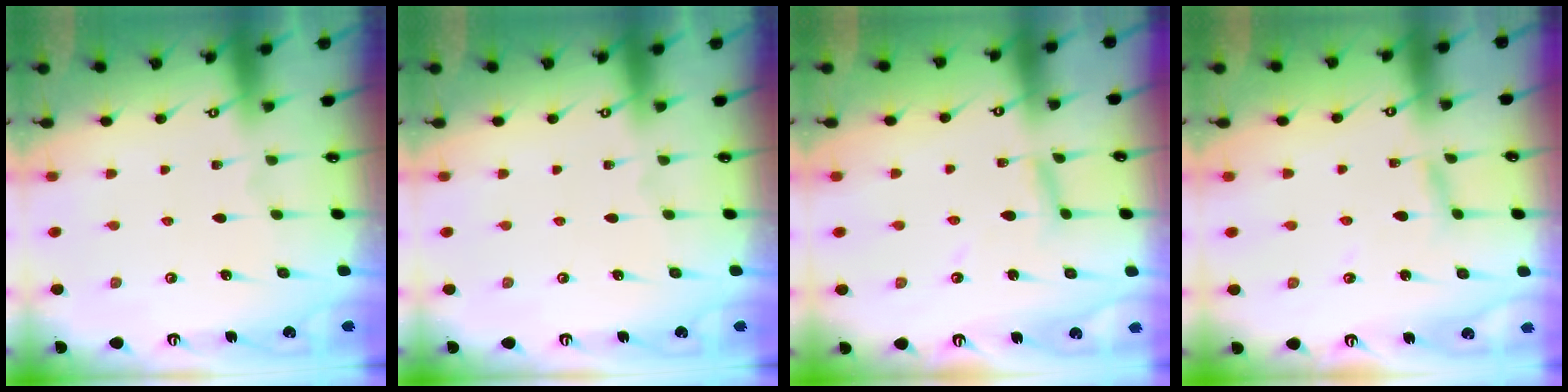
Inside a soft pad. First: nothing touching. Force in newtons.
{"total": 0.0}
{"total": 5.2, "press": 5.2, "slide": 0.3}
{"total": 2.9, "press": 2.9, "slide": 0.3}